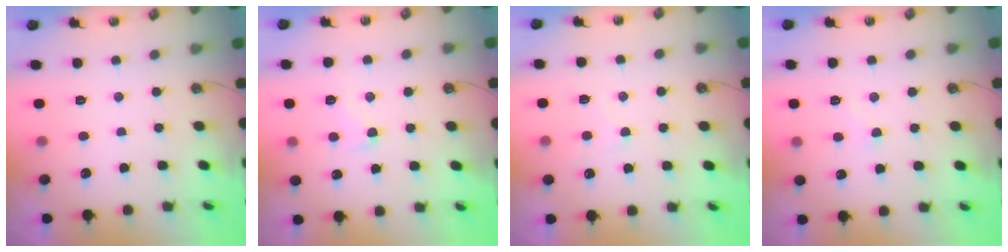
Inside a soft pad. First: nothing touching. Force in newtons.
{"total": 2.2, "press": 1.7, "slide": 1.4}
{"total": 4.6, "press": 4.5, "slide": 0.6}
{"total": 3.3, "press": 3.3, "slide": 0.4}